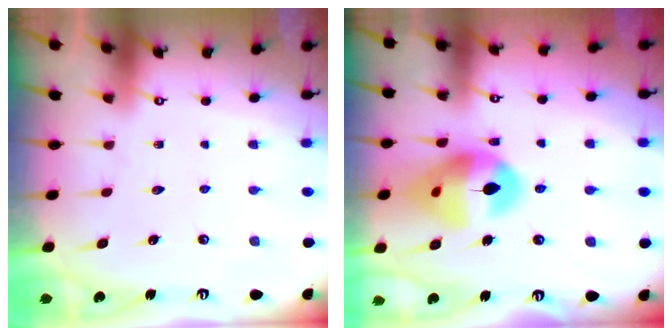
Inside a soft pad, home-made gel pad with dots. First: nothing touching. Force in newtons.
{"total": 15.4, "press": 15.2, "slide": 2.2}